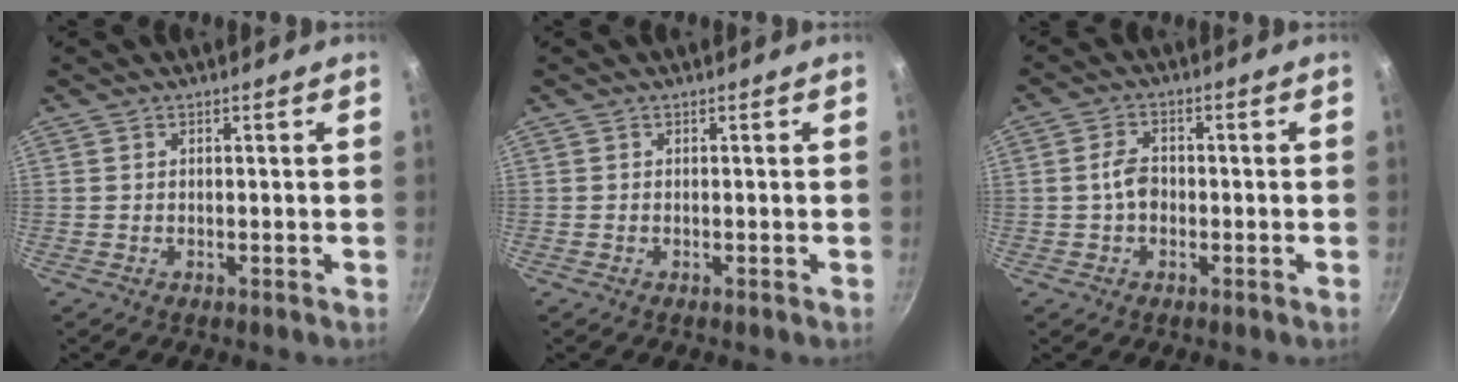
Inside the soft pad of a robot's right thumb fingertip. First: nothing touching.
{"total": 0.0}
{"total": 4.1, "force": [-0.5, 2.9, 2.8], "torque": [-0.041, 0.015, -0.012]}